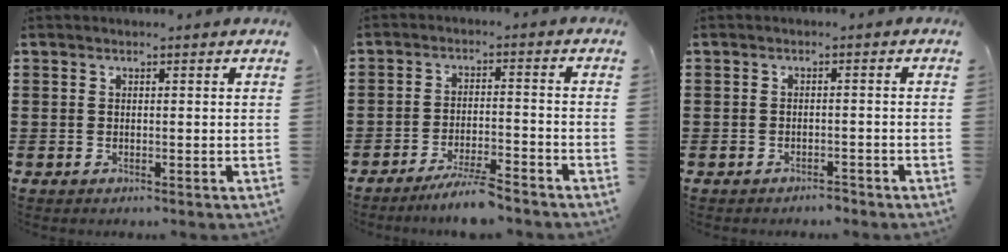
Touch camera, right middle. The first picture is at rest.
{"total": 5.3, "force": [-4.7, 0.0, 2.3], "torque": [-0.052, -0.009, -0.090]}
{"total": 1.4, "force": [-1.3, 0.3, 0.1], "torque": [-0.007, 0.001, -0.029]}